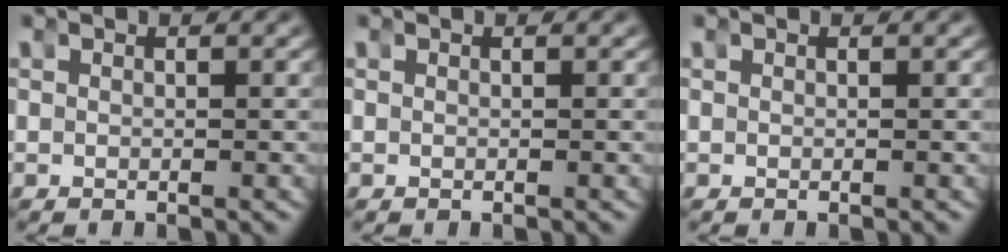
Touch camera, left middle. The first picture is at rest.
{"total": 0.0}
{"total": 0.0}